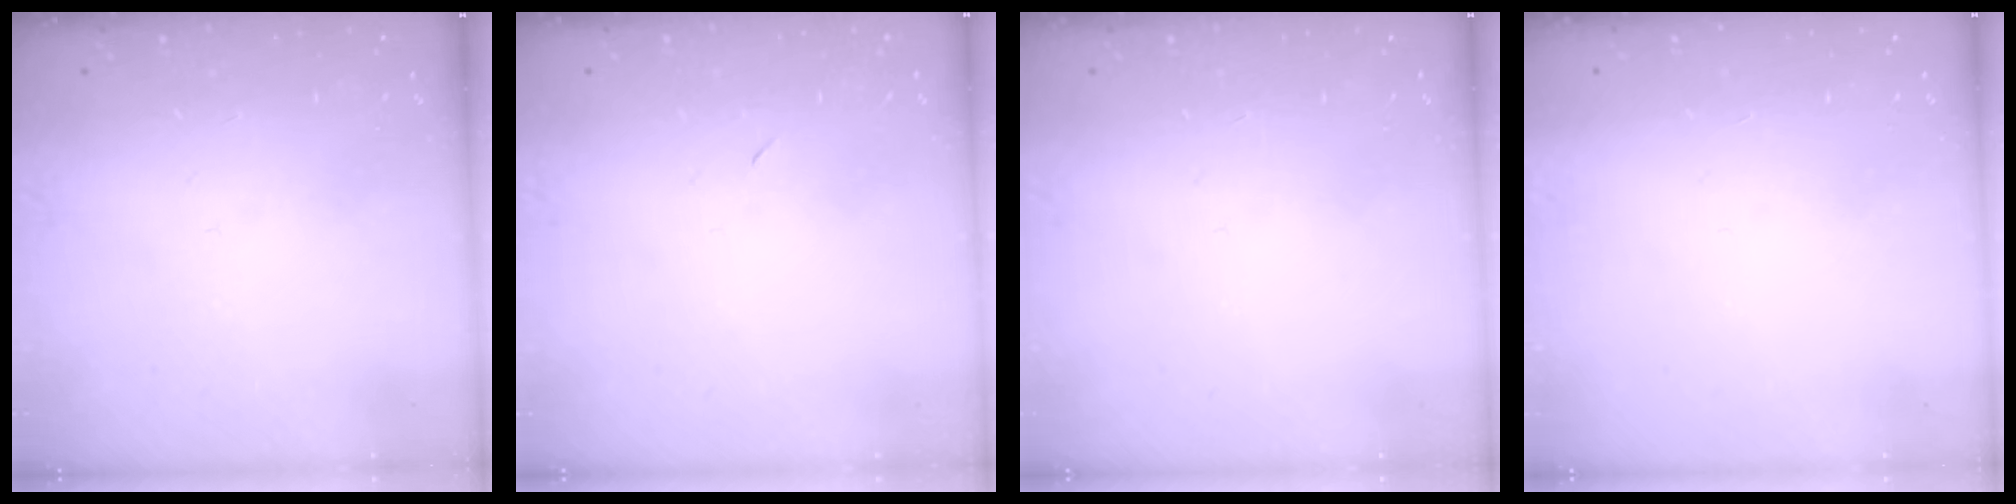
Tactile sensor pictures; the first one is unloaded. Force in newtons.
{"total": 2.3, "press": 2.0, "slide": 1.2}
{"total": 0.0}
{"total": 1.5, "press": 1.5, "slide": 0.1}